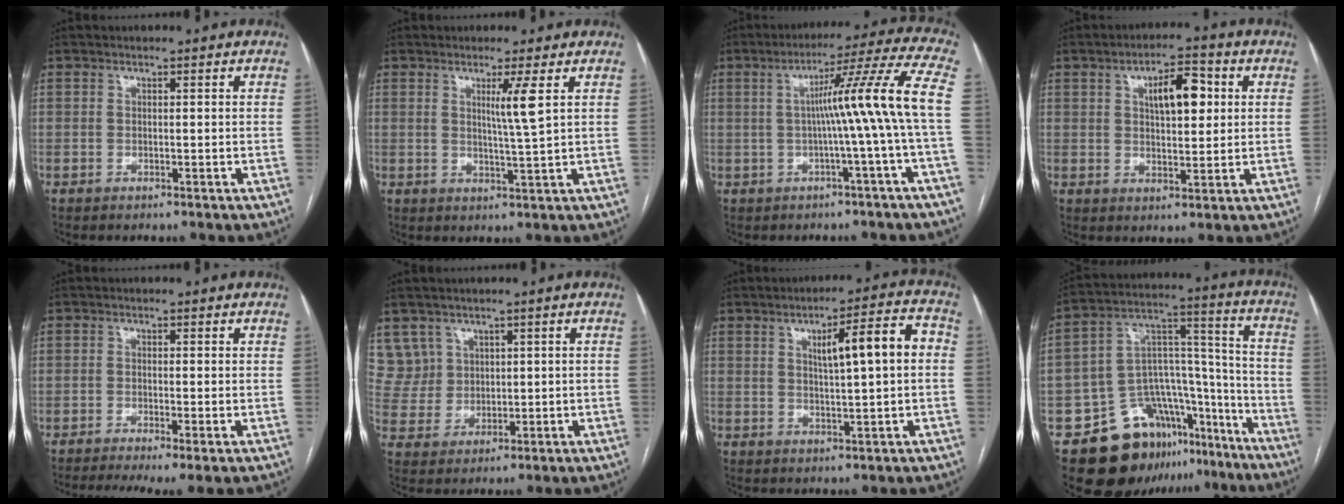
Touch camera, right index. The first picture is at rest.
{"total": 4.2, "force": [1.5, -1.2, 3.7], "torque": [-0.066, -0.014, 0.029]}
{"total": 12.0, "force": [-0.8, -2.5, 11.7], "torque": [-0.158, 0.018, -0.009]}
{"total": 7.7, "force": [2.3, 2.8, 6.7], "torque": [-0.107, 0.014, 0.037]}
{"total": 6.1, "force": [-3.8, 0.9, 4.6], "torque": [-0.075, -0.009, -0.065]}
{"total": 6.5, "force": [3.5, 5.4, 0.0], "torque": [0.001, 0.015, 0.083]}
{"total": 8.8, "force": [1.5, 1.1, 8.6], "torque": [-0.128, 0.020, 0.023]}
{"total": 20.1, "force": [-13.7, 11.9, 8.7], "torque": [-0.119, 0.089, -0.203]}